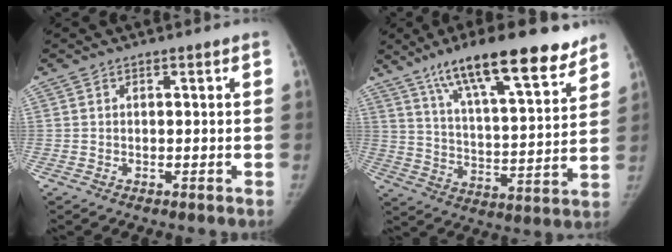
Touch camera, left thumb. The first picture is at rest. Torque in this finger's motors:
{"motor_torque": [0.87, -0.13, 1.61, -1.16, 0.12]}